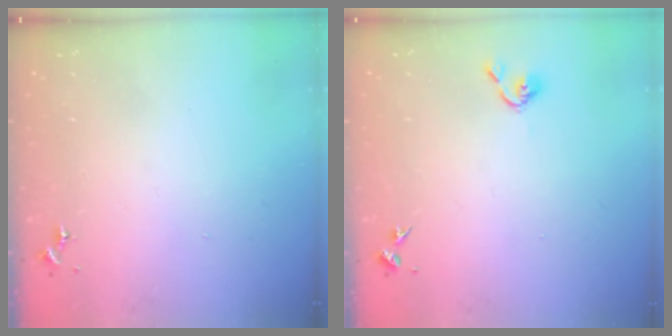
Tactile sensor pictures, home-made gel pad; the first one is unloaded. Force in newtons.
{"total": 3.7, "press": 3.6, "slide": 0.7}